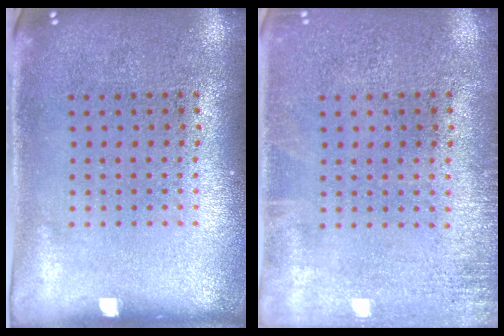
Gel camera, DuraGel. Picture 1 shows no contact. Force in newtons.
{"total": 1.4, "press": 1.4, "slide": 0.2}